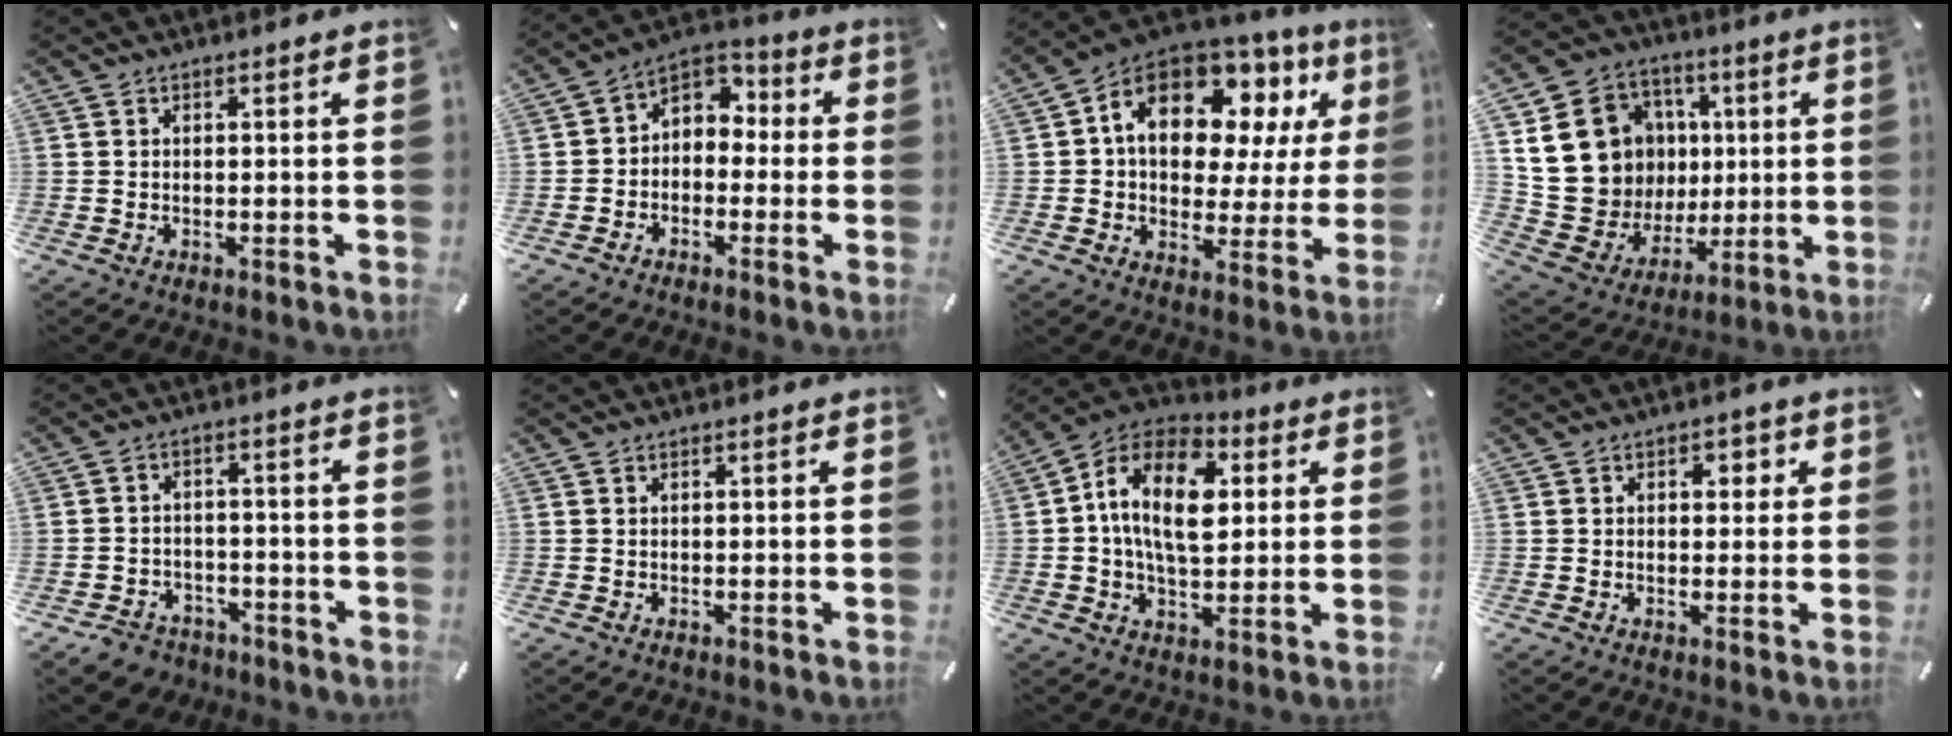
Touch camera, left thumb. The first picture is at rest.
{"total": 5.5, "force": [-1.2, 5.1, 1.6], "torque": [-0.023, 0.012, -0.025]}
{"total": 15.7, "force": [7.1, 10.4, 9.4], "torque": [-0.158, -0.040, 0.124]}
{"total": 19.5, "force": [4.5, 17.8, 6.7], "torque": [-0.118, -0.023, 0.123]}
{"total": 5.0, "force": [-3.4, 3.5, 0.9], "torque": [-0.025, 0.017, -0.068]}
{"total": 0.0}
{"total": 16.2, "force": [2.8, 10.5, 12.0], "torque": [-0.239, -0.002, 0.045]}
{"total": 4.6, "force": [1.3, 3.2, 3.0], "torque": [-0.019, -0.008, 0.007]}